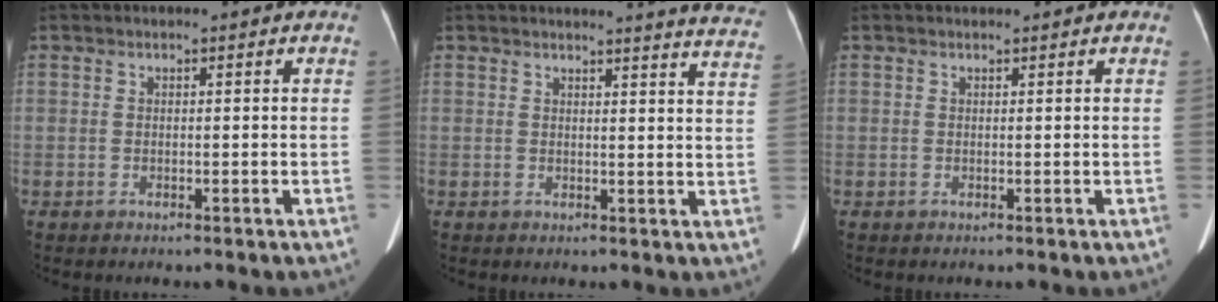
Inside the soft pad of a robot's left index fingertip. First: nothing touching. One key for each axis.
{"total": 10.8, "fx": 10.6, "fy": -0.5, "fz": 2.2, "tx": -0.012, "ty": -0.078, "tz": 0.087}
{"total": 0.7, "fx": 0.7, "fy": 0.1, "fz": 0.2, "tx": -0.009, "ty": 0.012, "tz": 0.014}